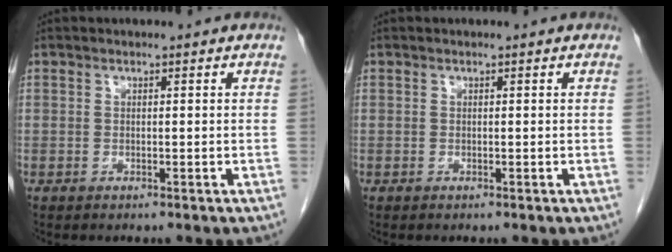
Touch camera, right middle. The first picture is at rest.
{"total": 0.0}